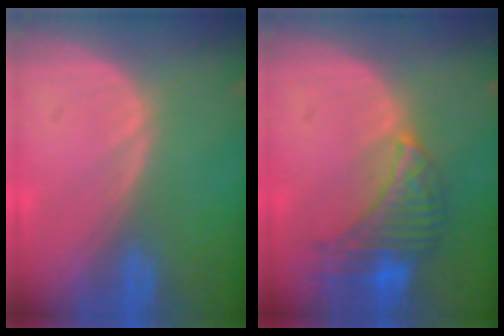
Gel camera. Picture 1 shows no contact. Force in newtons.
{"total": 8.0, "press": 7.1, "slide": 3.8}